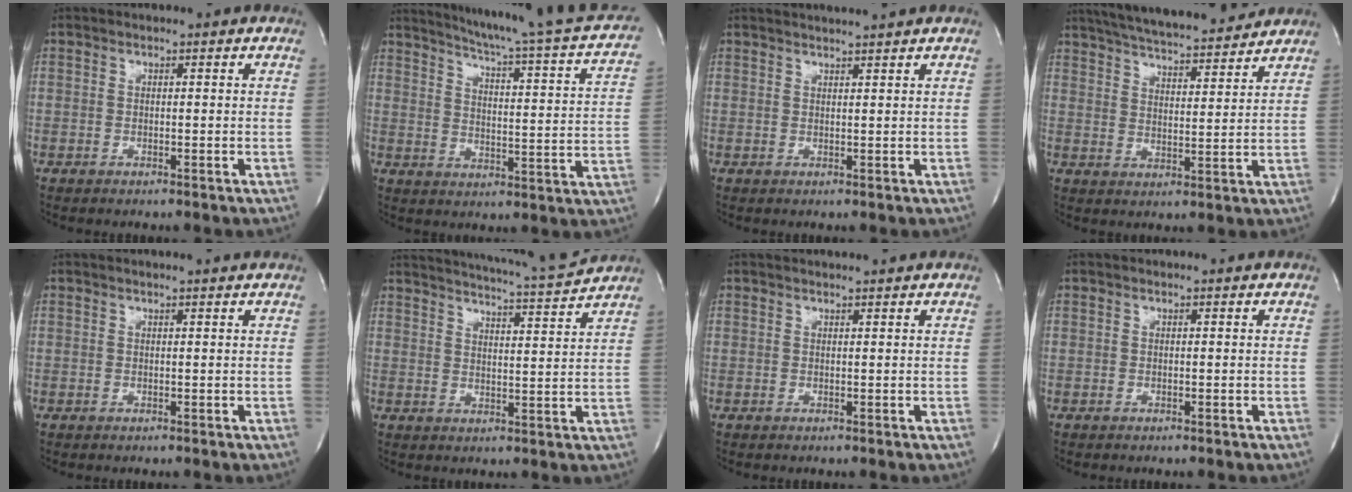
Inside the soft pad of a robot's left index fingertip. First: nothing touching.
{"total": 24.5, "force": [21.6, 0.8, 11.5], "torque": [-0.169, -0.064, 0.261]}
{"total": 3.8, "force": [3.4, -1.1, 1.1], "torque": [-0.013, 0.006, 0.046]}
{"total": 17.5, "force": [15.8, 2.2, 7.2], "torque": [-0.127, 0.017, 0.235]}
{"total": 1.5, "force": [1.3, -0.3, 0.7], "torque": [-0.012, 0.004, 0.016]}
{"total": 12.0, "force": [11.5, -1.0, 3.4], "torque": [-0.064, -0.030, 0.156]}
{"total": 1.7, "force": [1.6, -0.4, 0.5], "torque": [-0.005, 0.003, 0.022]}
{"total": 0.0}